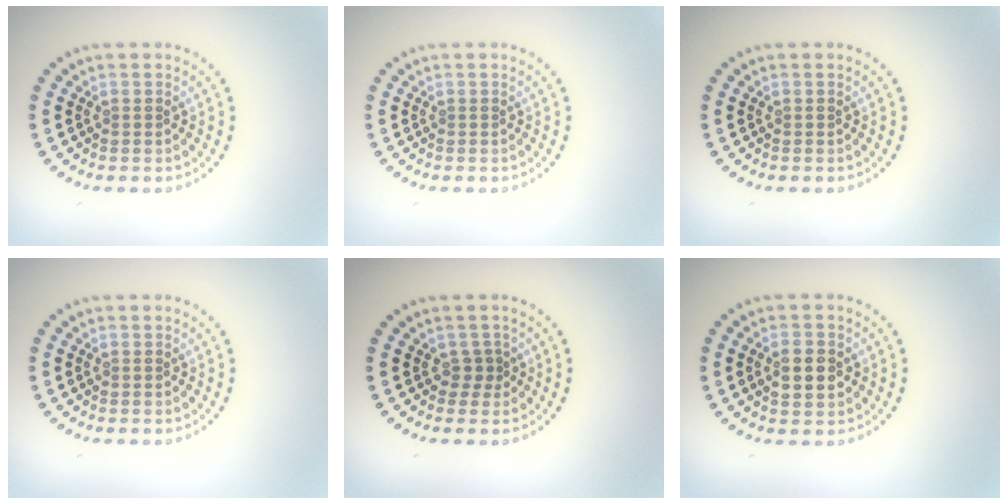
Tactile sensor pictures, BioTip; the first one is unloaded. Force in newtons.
{"total": 0.0}
{"total": 0.0}
{"total": 0.0}
{"total": 1.1, "press": 0.7, "slide": 0.8}
{"total": 2.9, "press": 2.9, "slide": 0.2}